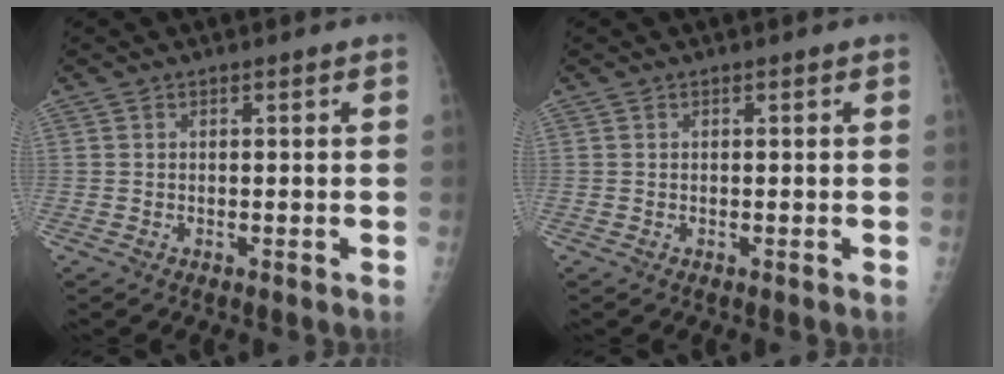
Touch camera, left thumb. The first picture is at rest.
{"total": 0.0}